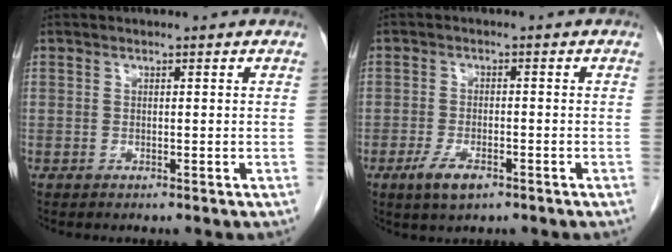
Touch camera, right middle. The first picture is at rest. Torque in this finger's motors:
{"motor_torque": [0.89, -0.34, 0.28, 0.07]}